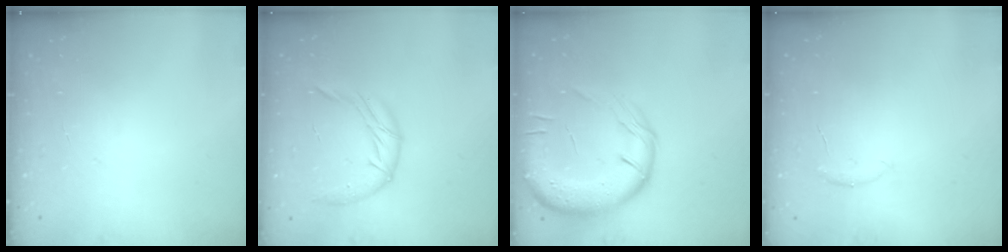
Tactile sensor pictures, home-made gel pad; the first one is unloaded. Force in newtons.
{"total": 10.8, "press": 10.7, "slide": 1.3}
{"total": 17.3, "press": 16.9, "slide": 3.5}
{"total": 5.0, "press": 4.9, "slide": 1.0}